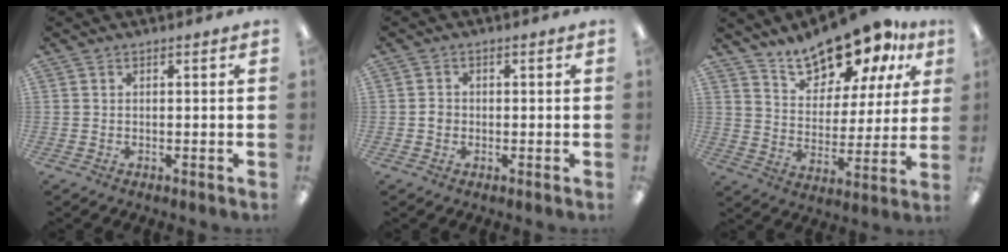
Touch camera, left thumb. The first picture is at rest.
{"total": 1.6, "force": [-0.3, 1.4, 0.8], "torque": [-0.015, 0.006, -0.008]}
{"total": 16.0, "force": [13.5, 6.3, 5.9], "torque": [-0.097, -0.099, 0.241]}